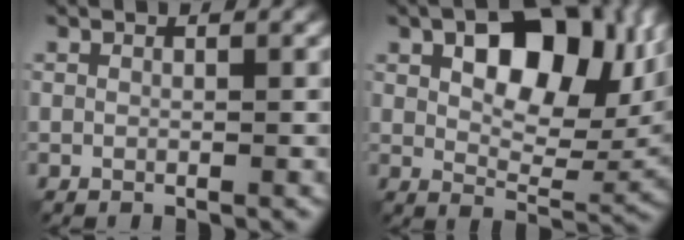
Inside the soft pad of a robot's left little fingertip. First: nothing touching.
{"total": 12.1, "force": [3.8, 6.5, 9.5], "torque": [-0.134, 0.006, 0.059]}